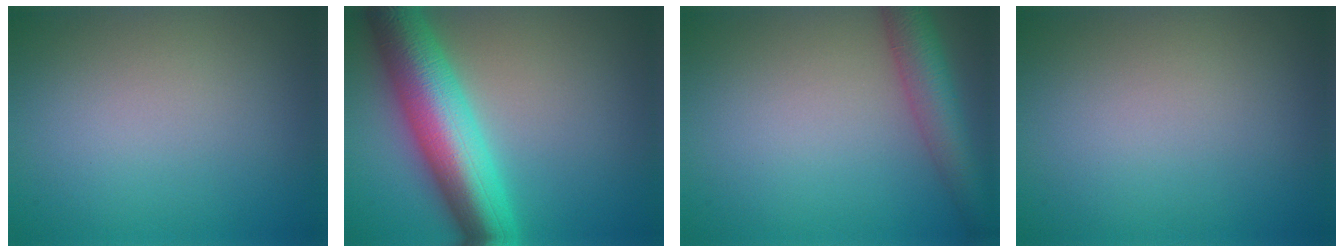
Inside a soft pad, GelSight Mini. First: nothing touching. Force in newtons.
{"total": 10.5, "press": 10.5, "slide": 0.1}
{"total": 4.9, "press": 4.9, "slide": 0.2}
{"total": 0.0}